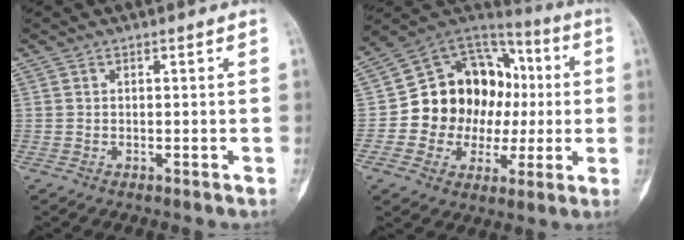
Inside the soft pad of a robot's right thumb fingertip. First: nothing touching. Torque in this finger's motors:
{"motor_torque": [0.23, 0.29, 0.11, -0.05, 0.04]}